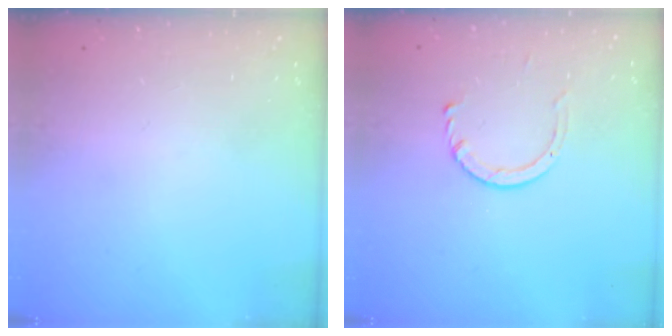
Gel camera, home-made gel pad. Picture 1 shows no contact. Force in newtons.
{"total": 3.3, "press": 3.3, "slide": 0.4}